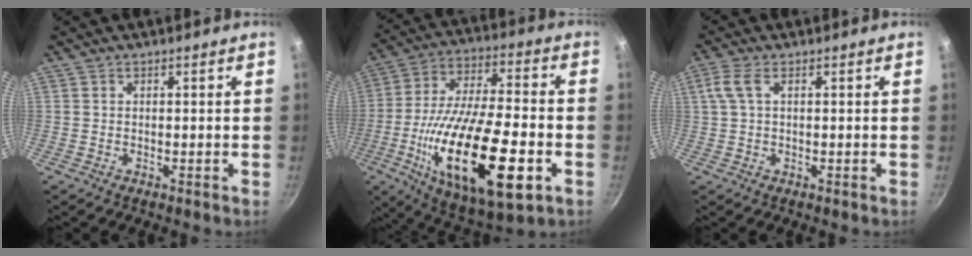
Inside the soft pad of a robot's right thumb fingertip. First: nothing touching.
{"total": 28.4, "force": [-8.5, 10.4, 25.0], "torque": [-0.424, 0.015, -0.136]}
{"total": 3.7, "force": [0.9, 1.5, 3.2], "torque": [-0.076, 0.011, 0.019]}